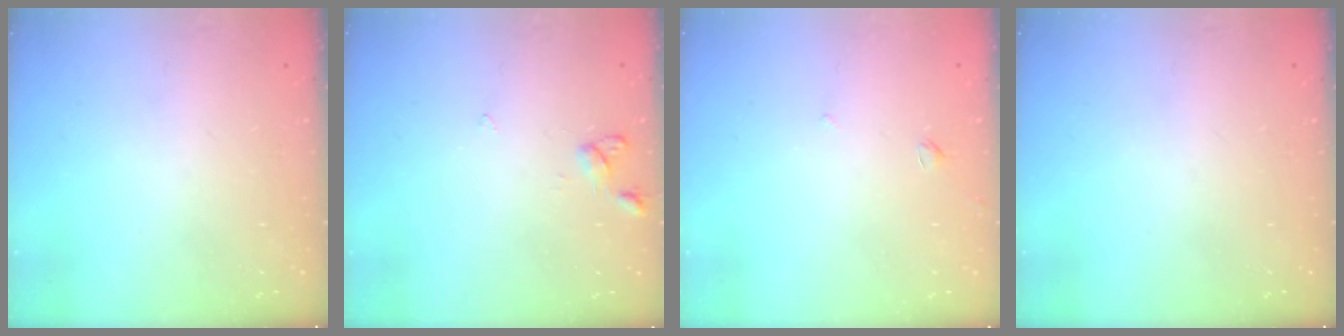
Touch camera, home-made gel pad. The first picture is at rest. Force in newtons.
{"total": 4.6, "press": 4.6, "slide": 0.4}
{"total": 1.7, "press": 1.6, "slide": 0.5}
{"total": 0.0}